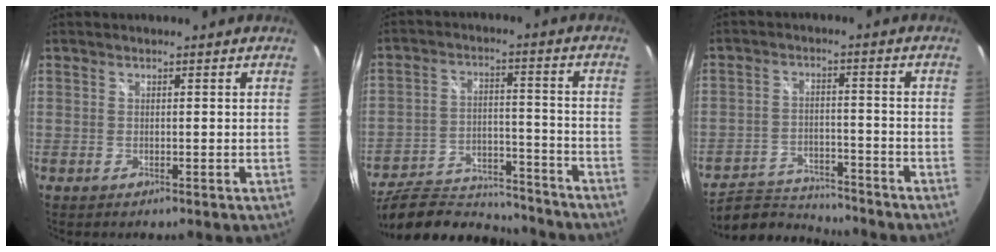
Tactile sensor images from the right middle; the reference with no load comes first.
{"total": 19.9, "force": [-17.3, 6.1, 7.8], "torque": [-0.154, -0.005, -0.253]}
{"total": 9.3, "force": [-9.0, 1.7, 1.8], "torque": [-0.060, 0.002, -0.155]}